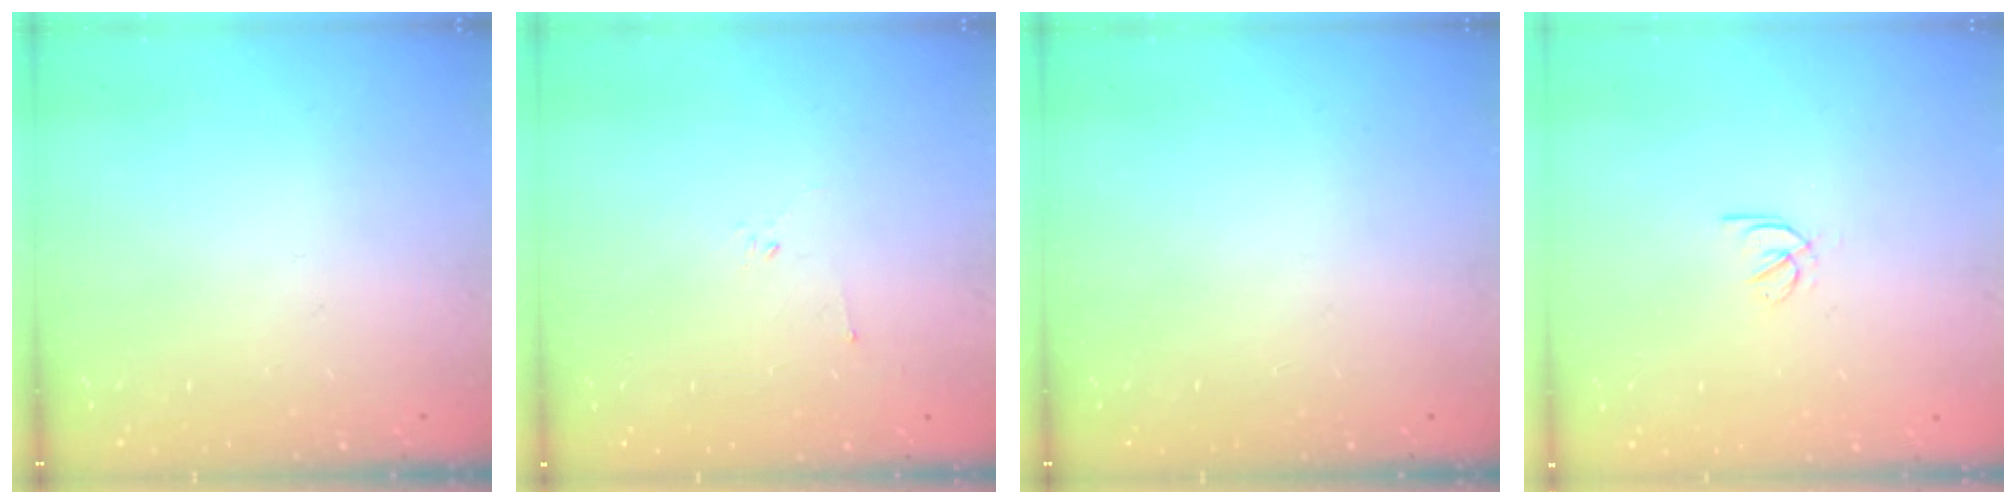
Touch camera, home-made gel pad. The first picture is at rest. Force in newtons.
{"total": 2.2, "press": 2.1, "slide": 0.7}
{"total": 0.0}
{"total": 2.3, "press": 2.2, "slide": 0.5}